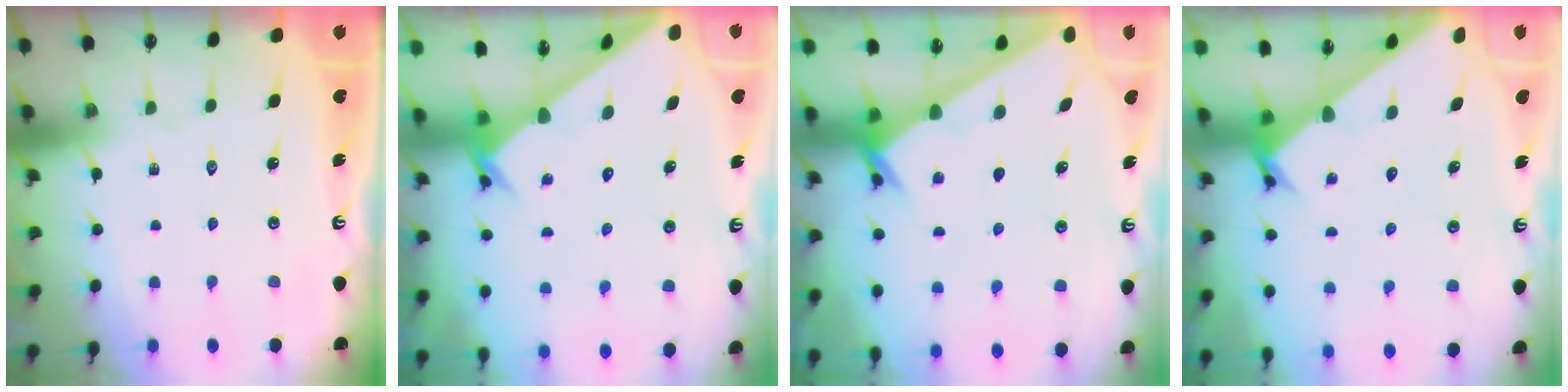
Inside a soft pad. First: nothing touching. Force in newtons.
{"total": 2.5, "press": 2.5, "slide": 0.2}
{"total": 2.3, "press": 2.3, "slide": 0.2}
{"total": 2.3, "press": 2.3, "slide": 0.1}